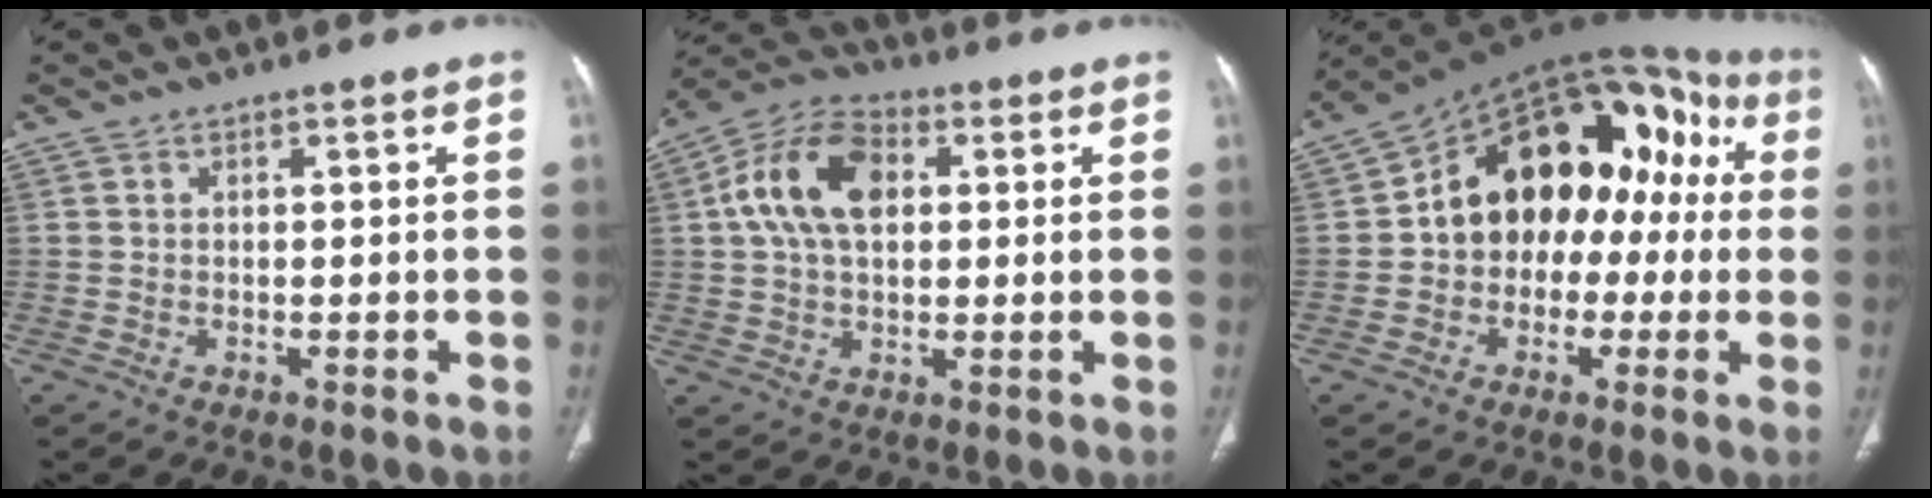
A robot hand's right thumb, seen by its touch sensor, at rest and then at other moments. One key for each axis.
{"total": 13.5, "fx": 2.8, "fy": 8.5, "fz": 10.1, "tx": -0.180, "ty": 0.019, "tz": 0.042}
{"total": 21.8, "fx": 0.9, "fy": 14.9, "fz": 16.0, "tx": -0.178, "ty": 0.061, "tz": 0.007}